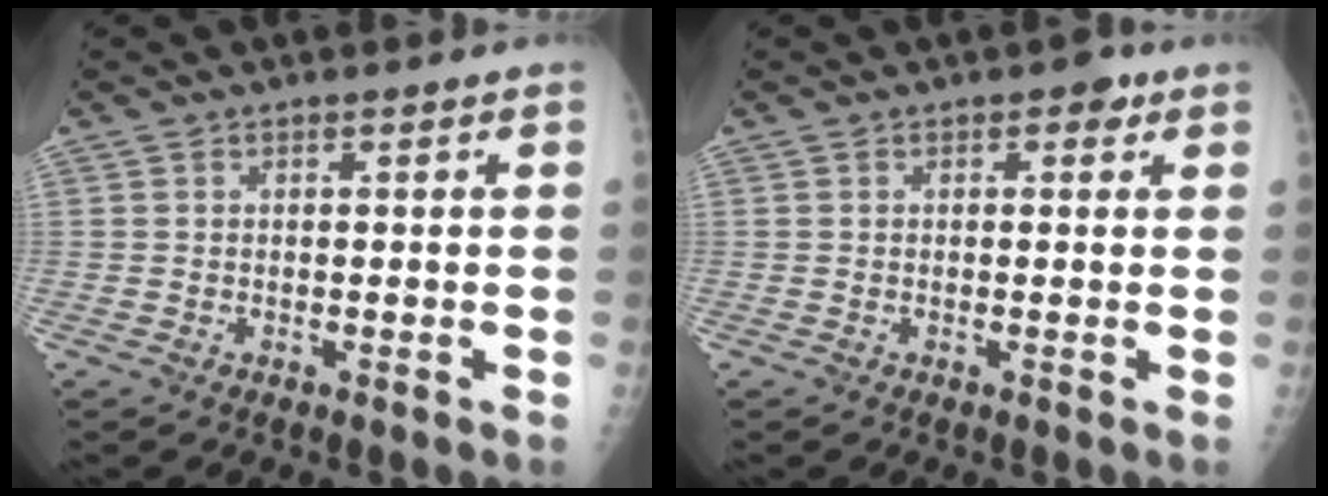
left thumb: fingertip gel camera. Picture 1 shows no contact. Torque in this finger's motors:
{"motor_torque": [1.79, 1.59, 0.18, 0.01, 0.00]}